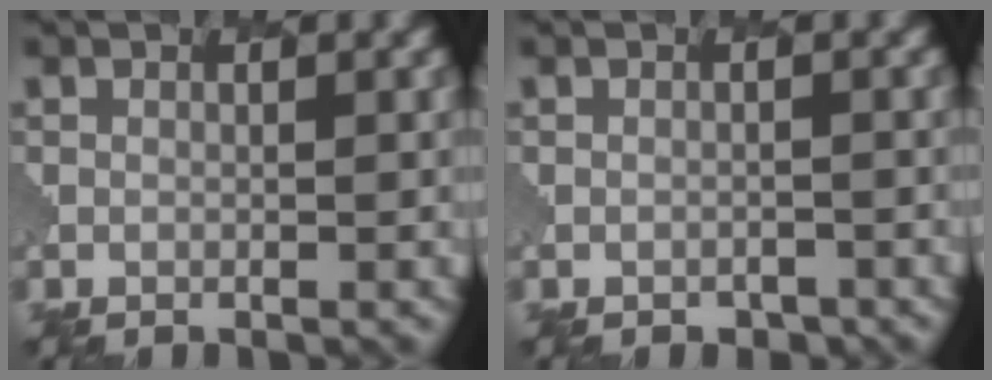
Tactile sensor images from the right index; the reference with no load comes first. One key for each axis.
{"total": 1.3, "fx": -1.0, "fy": 0.8, "fz": 0.0, "tx": 0.000, "ty": -0.001, "tz": -0.008}